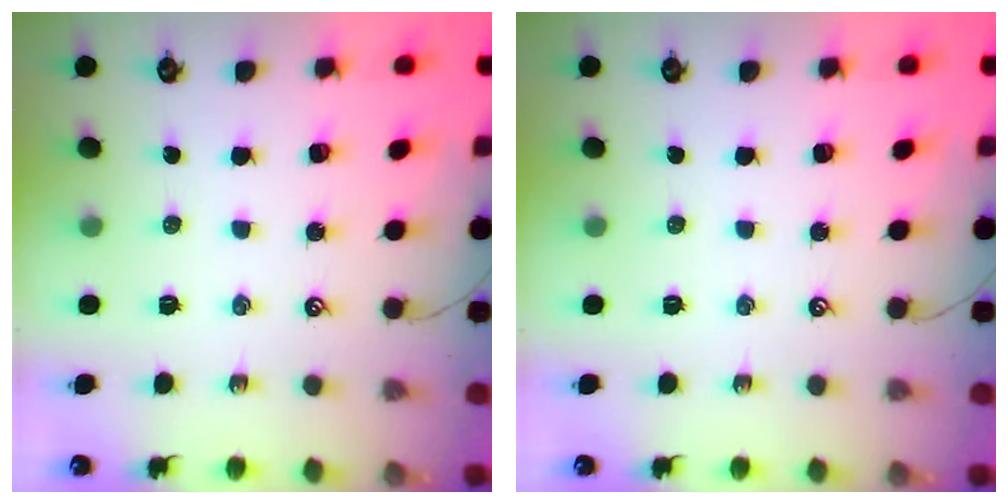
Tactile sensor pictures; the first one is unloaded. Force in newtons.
{"total": 0.0}